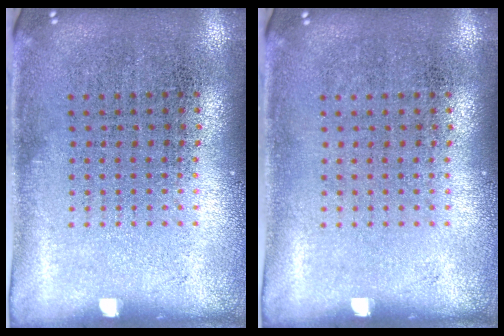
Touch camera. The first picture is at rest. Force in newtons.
{"total": 0.0}